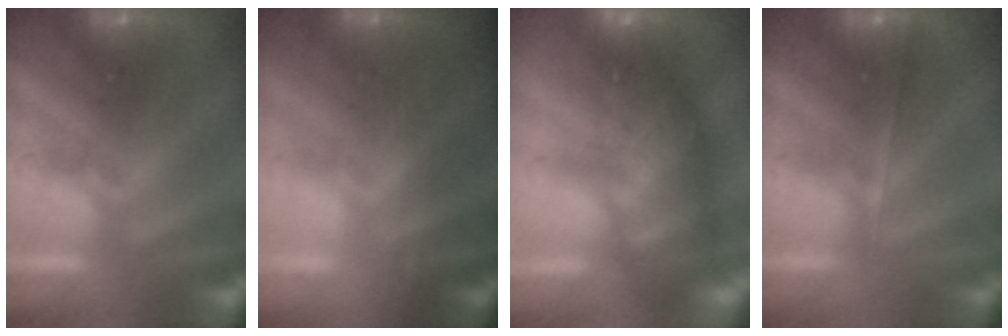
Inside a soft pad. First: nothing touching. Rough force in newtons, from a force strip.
{"total": 1.8}
{"total": 7.3}
{"total": 1.8}